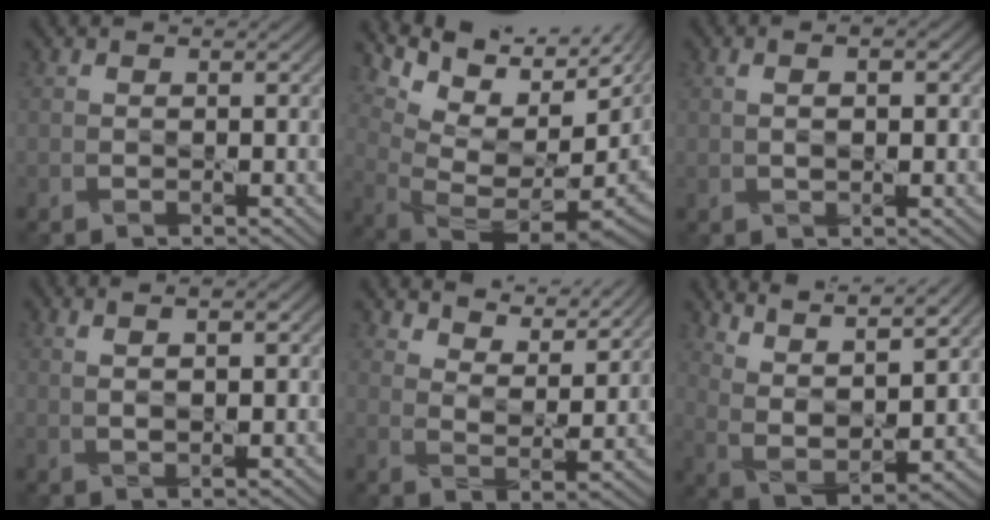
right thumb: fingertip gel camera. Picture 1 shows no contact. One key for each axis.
{"total": 15.3, "fx": 5.2, "fy": 8.4, "fz": 11.7, "tx": -0.196, "ty": 0.009, "tz": 0.135}
{"total": 3.0, "fx": 0.5, "fy": 1.2, "fz": 2.7, "tx": -0.039, "ty": -0.009, "tz": 0.008}
{"total": 4.0, "fx": 1.5, "fy": 1.1, "fz": 3.6, "tx": -0.054, "ty": 0.003, "tz": 0.021}
{"total": 7.7, "fx": 6.6, "fy": 2.4, "fz": 3.2, "tx": -0.064, "ty": -0.016, "tz": 0.117}
{"total": 11.6, "fx": 8.7, "fy": 2.9, "fz": 7.1, "tx": -0.151, "ty": -0.010, "tz": 0.145}